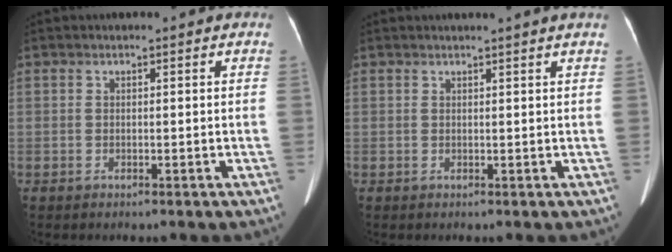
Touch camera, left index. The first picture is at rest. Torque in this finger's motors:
{"motor_torque": [-0.05, -0.46, 0.00, 0.05]}